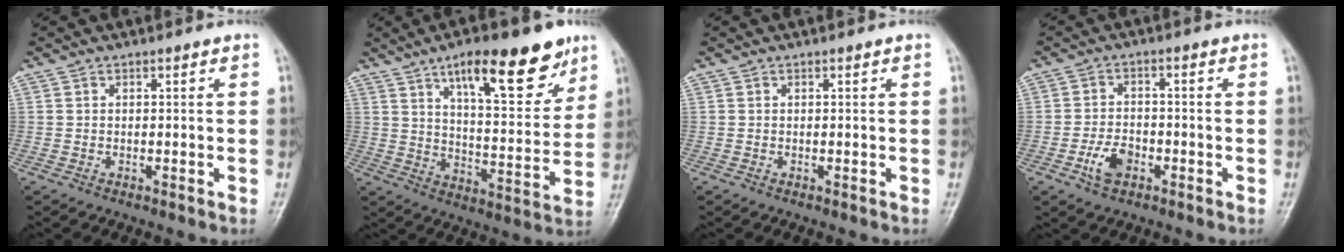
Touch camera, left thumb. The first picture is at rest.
{"total": 18.4, "force": [11.1, 6.1, 13.4], "torque": [-0.156, -0.054, 0.174]}
{"total": 0.0}
{"total": 5.1, "force": [-2.3, 3.2, 3.3], "torque": [-0.056, 0.014, -0.045]}